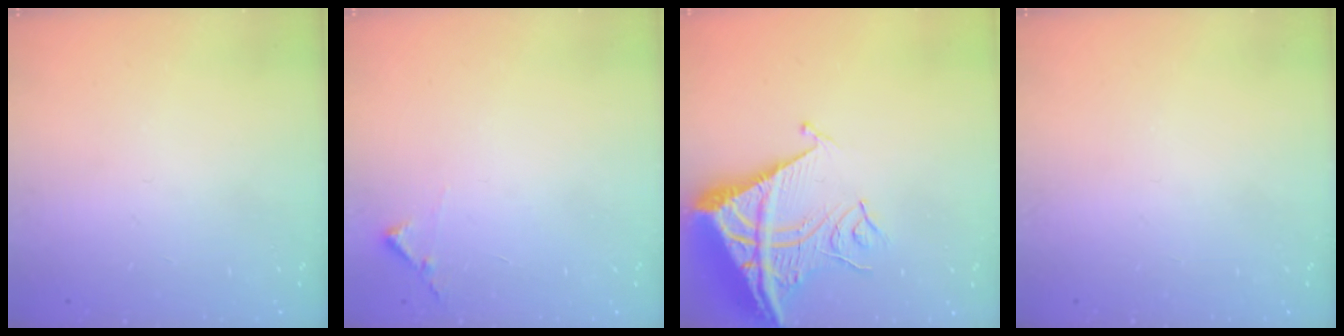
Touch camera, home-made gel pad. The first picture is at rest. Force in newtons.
{"total": 5.5, "press": 5.5, "slide": 0.4}
{"total": 11.9, "press": 11.8, "slide": 1.2}
{"total": 0.0}